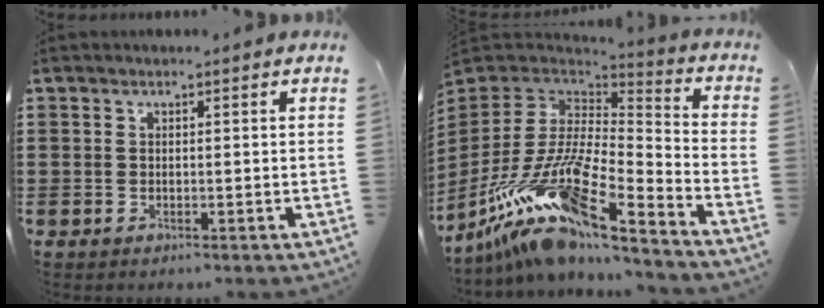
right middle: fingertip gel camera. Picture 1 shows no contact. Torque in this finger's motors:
{"motor_torque": [2.14, 0.00, 1.05, 0.21]}